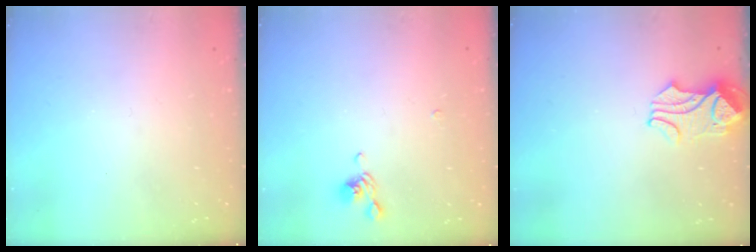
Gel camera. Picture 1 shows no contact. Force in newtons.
{"total": 2.9, "press": 2.8, "slide": 0.5}
{"total": 2.9, "press": 2.9, "slide": 0.6}